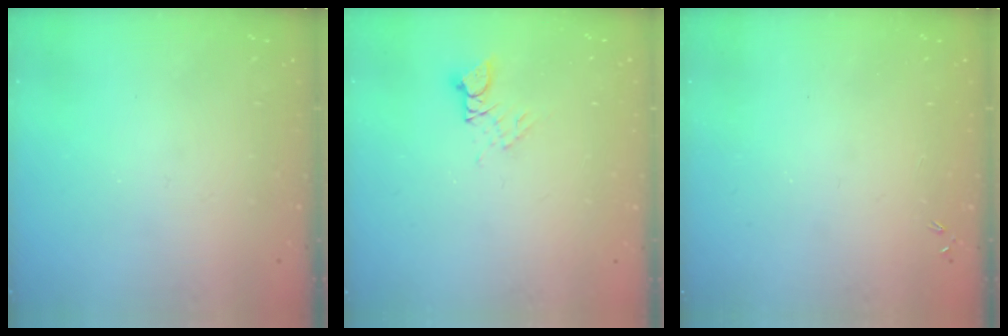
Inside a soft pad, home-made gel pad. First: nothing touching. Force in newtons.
{"total": 3.5, "press": 3.5, "slide": 0.3}
{"total": 0.0}